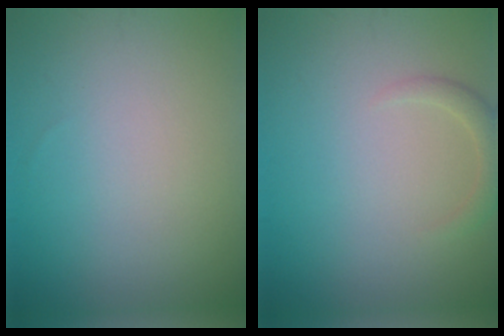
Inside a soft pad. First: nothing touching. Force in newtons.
{"total": 1.6, "press": 1.6, "slide": 0.1}